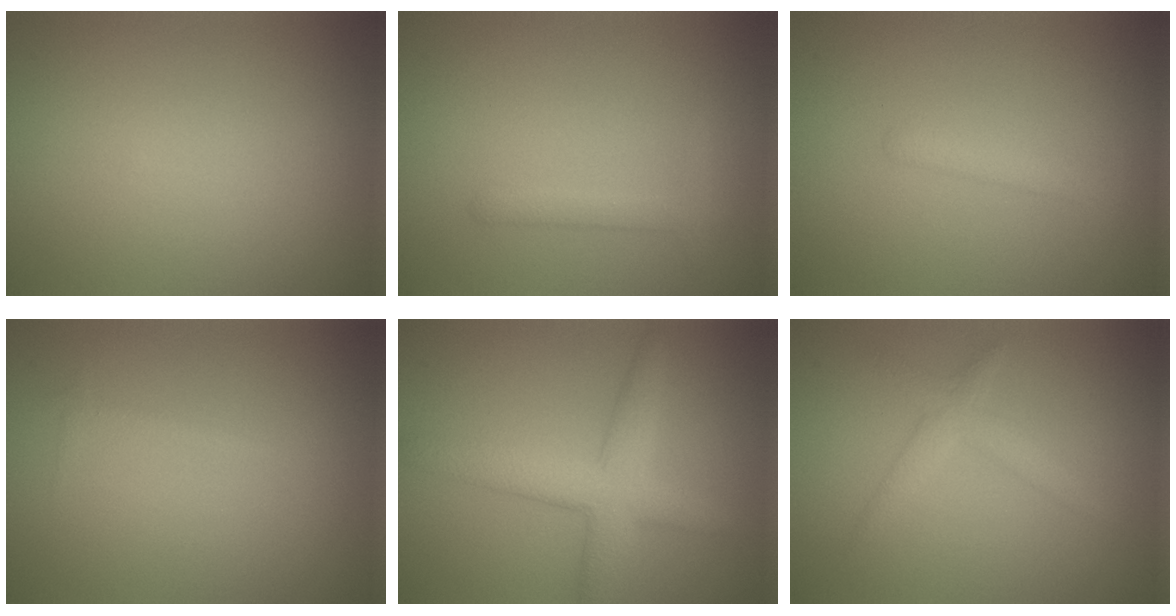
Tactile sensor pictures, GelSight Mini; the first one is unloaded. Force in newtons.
{"total": 0.9, "press": 0.9, "slide": 0.1}
{"total": 1.4, "press": 1.4, "slide": 0.1}
{"total": 0.5, "press": 0.5, "slide": 0.1}
{"total": 4.7, "press": 4.7, "slide": 0.2}
{"total": 2.0, "press": 2.0, "slide": 0.2}